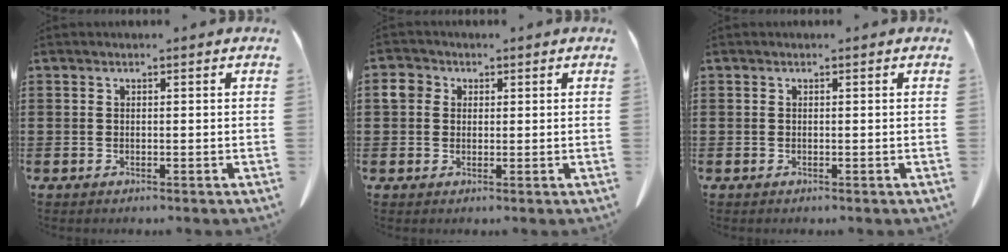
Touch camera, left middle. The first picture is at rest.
{"total": 2.6, "force": [1.1, 2.2, 0.9], "torque": [-0.029, 0.008, 0.019]}
{"total": 0.0}